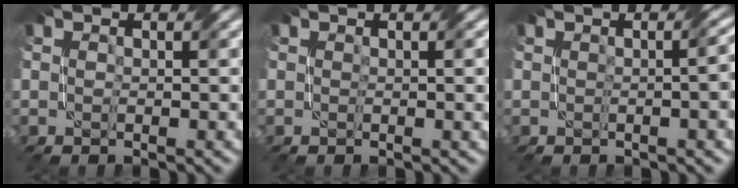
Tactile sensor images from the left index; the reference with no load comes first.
{"total": 0.9, "force": [0.3, 0.2, 0.8], "torque": [-0.011, -0.001, 0.006]}
{"total": 4.3, "force": [0.2, 1.7, 3.9], "torque": [-0.021, 0.014, 0.004]}